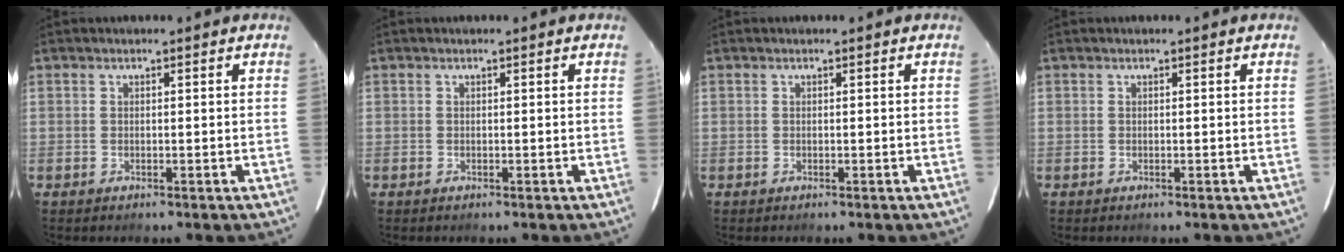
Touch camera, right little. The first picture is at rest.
{"total": 0.0}
{"total": 0.0}
{"total": 0.0}